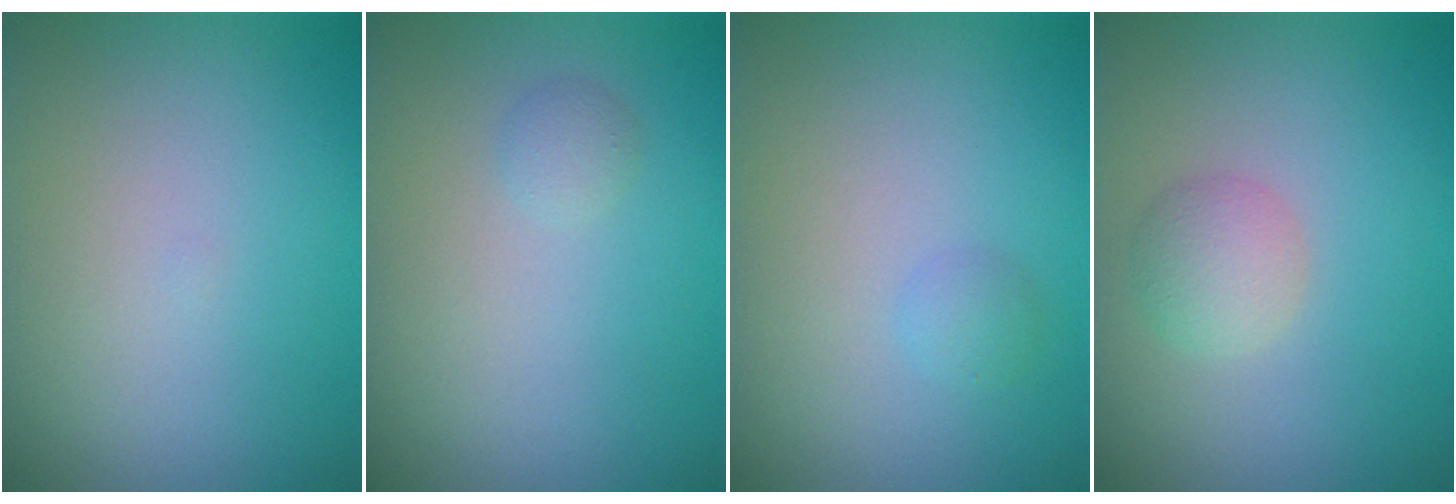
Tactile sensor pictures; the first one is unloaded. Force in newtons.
{"total": 0.8, "press": 0.8, "slide": 0.0}
{"total": 0.9, "press": 0.9, "slide": 0.1}
{"total": 2.1, "press": 2.1, "slide": 0.0}